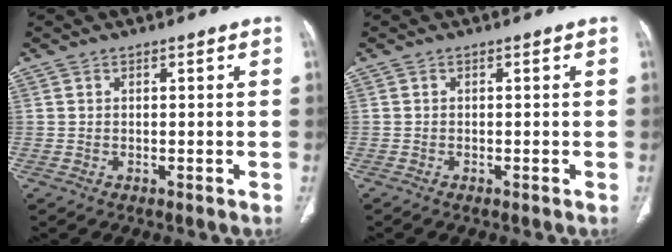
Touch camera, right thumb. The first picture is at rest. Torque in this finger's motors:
{"motor_torque": [-0.06, 0.19, -0.03, 0.43, -0.05]}